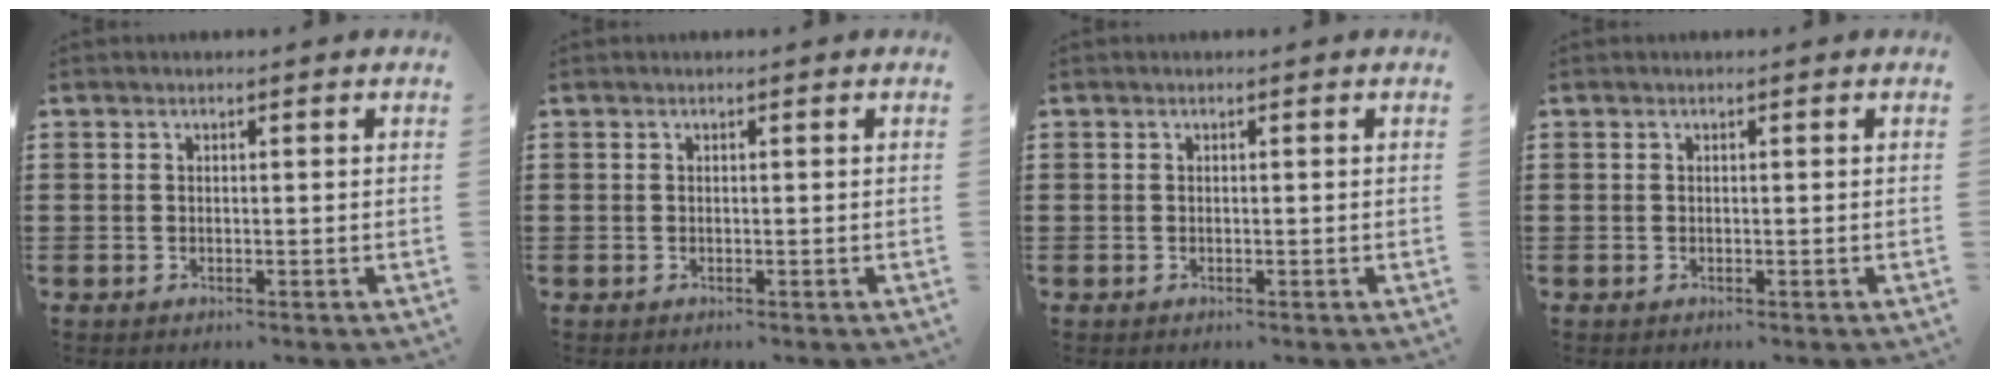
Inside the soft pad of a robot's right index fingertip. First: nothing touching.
{"total": 0.0}
{"total": 0.0}
{"total": 0.0}